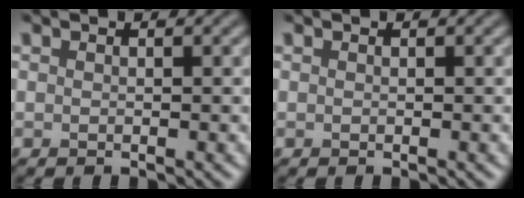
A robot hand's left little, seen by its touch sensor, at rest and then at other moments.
{"total": 0.0}